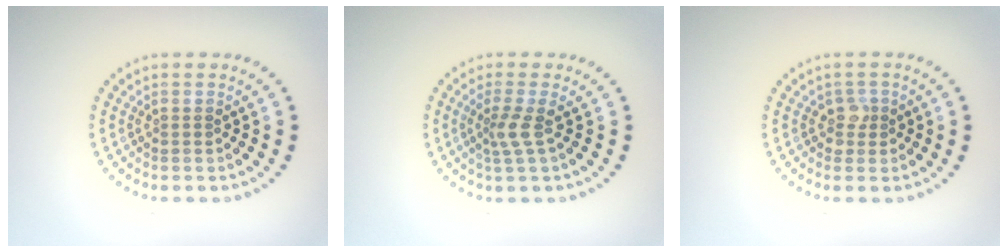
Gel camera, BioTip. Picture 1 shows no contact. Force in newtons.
{"total": 2.0, "press": 1.4, "slide": 1.4}
{"total": 1.6, "press": 1.3, "slide": 0.9}